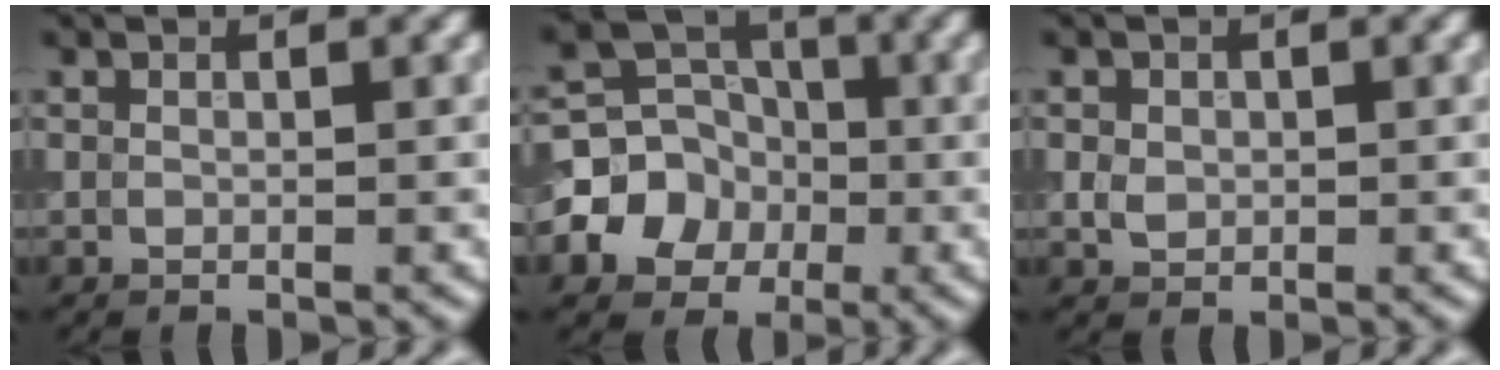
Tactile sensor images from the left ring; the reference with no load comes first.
{"total": 5.8, "force": [-1.5, 5.1, 2.3], "torque": [-0.020, 0.005, -0.047]}
{"total": 1.4, "force": [0.0, 1.2, 0.6], "torque": [-0.011, -0.001, -0.002]}